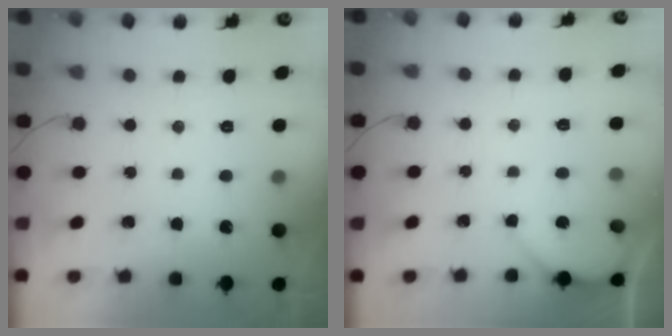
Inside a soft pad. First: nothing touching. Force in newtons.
{"total": 1.8, "press": 1.8, "slide": 0.2}